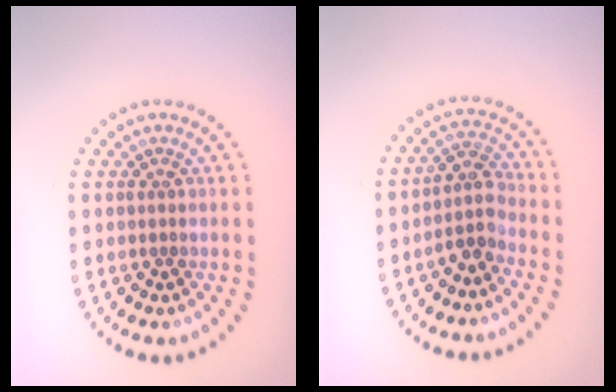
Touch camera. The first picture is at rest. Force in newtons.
{"total": 2.5, "press": 2.0, "slide": 1.5}